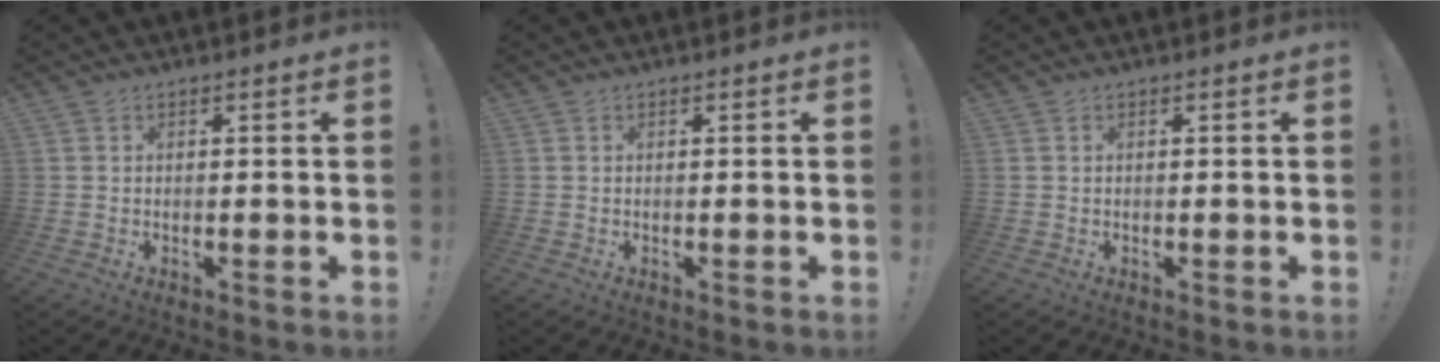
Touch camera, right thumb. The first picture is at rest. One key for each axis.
{"total": 0.0}
{"total": 0.0}